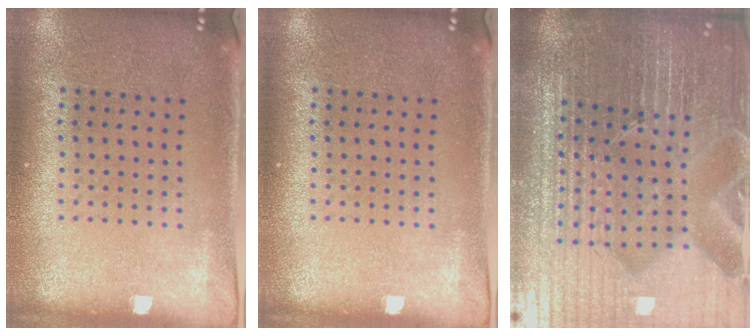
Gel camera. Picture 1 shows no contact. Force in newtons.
{"total": 0.0}
{"total": 7.2, "press": 6.3, "slide": 3.5}